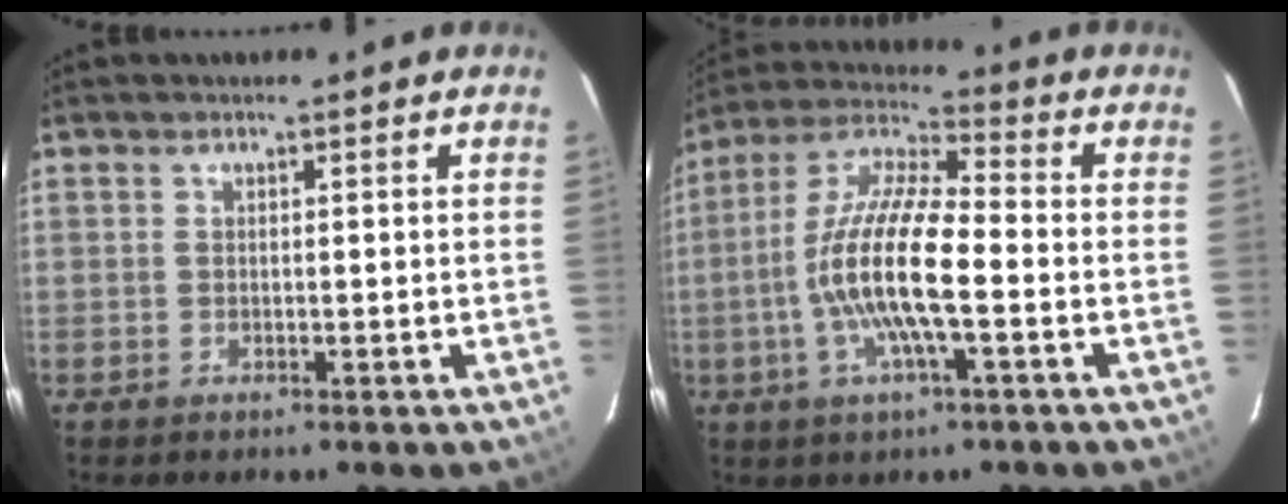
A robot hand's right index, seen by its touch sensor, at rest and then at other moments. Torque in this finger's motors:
{"motor_torque": [1.37, -0.76, 1.05, 0.21]}